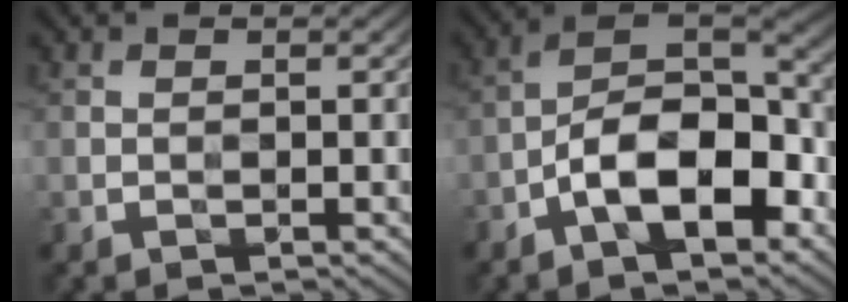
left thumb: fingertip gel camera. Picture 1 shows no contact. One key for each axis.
{"total": 11.3, "fx": -5.3, "fy": 5.1, "fz": 8.6, "tx": -0.137, "ty": 0.010, "tz": -0.107}